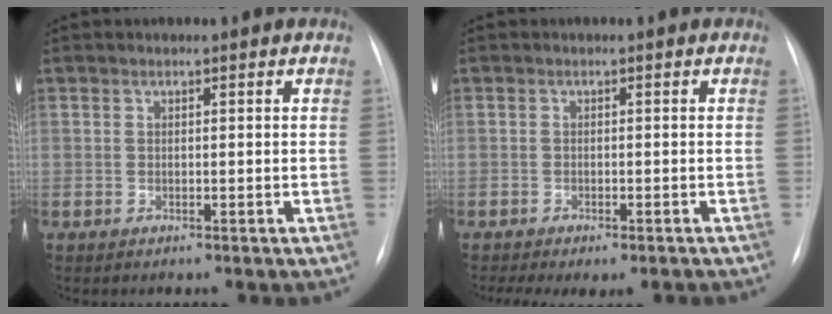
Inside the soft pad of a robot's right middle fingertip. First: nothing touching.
{"total": 7.6, "force": [-6.2, 2.2, 3.8], "torque": [-0.047, 0.004, -0.082]}